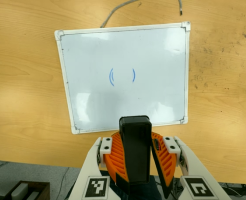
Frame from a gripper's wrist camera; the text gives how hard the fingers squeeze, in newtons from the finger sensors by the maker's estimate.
{"total": 10.1, "left": 10.1, "right": 10.2}